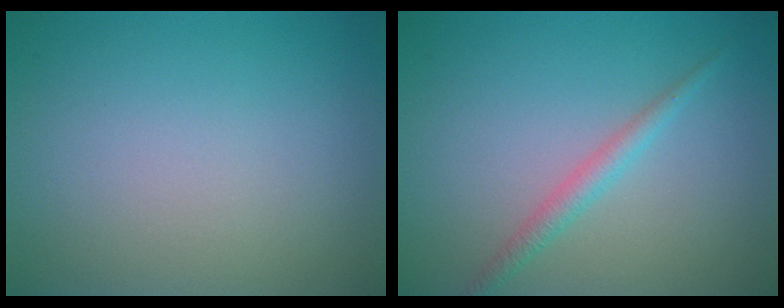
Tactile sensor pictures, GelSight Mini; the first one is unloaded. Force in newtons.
{"total": 1.8, "press": 1.8, "slide": 0.0}